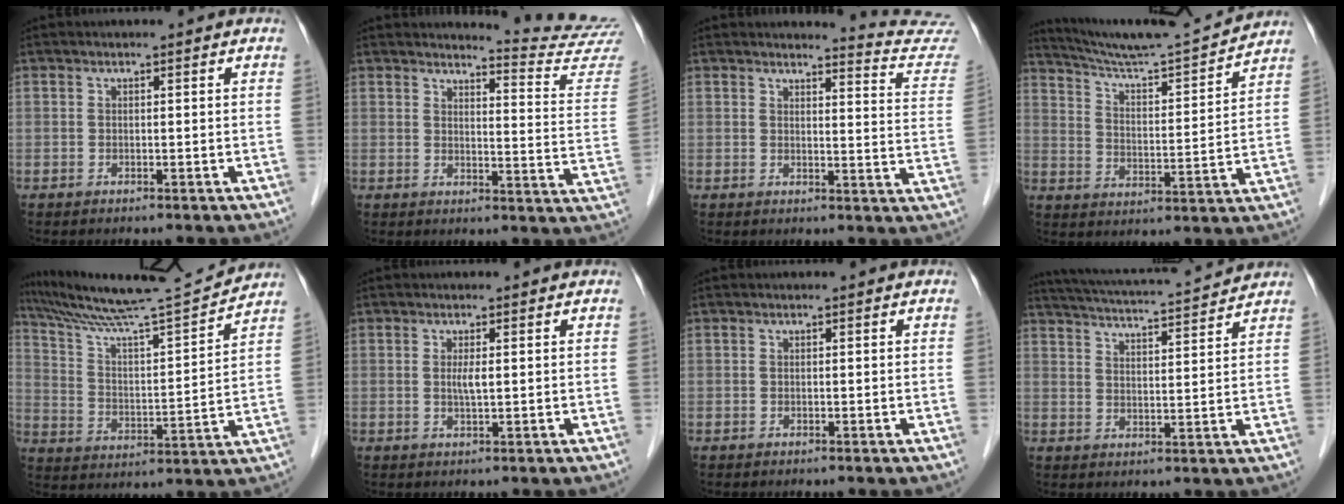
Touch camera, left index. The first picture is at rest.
{"total": 12.9, "force": [12.7, -1.7, -0.1], "torque": [0.000, -0.125, 0.129]}
{"total": 9.7, "force": [9.7, -0.7, -0.1], "torque": [0.002, -0.085, 0.088]}
{"total": 15.3, "force": [14.6, -0.7, 4.4], "torque": [-0.083, -0.011, 0.229]}
{"total": 17.2, "force": [16.0, -0.9, 6.2], "torque": [-0.114, -0.013, 0.259]}
{"total": 1.6, "force": [0.3, 0.1, 1.6], "torque": [-0.035, -0.001, 0.005]}
{"total": 0.0}
{"total": 14.1, "force": [13.4, 0.2, 4.6], "torque": [-0.094, 0.013, 0.198]}